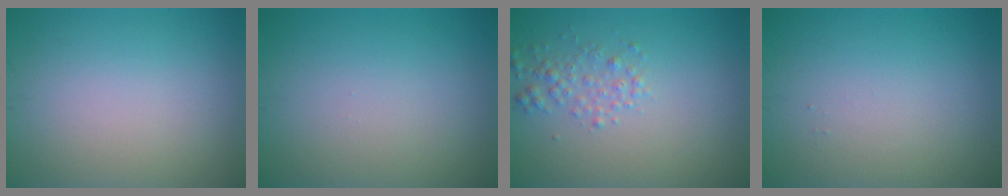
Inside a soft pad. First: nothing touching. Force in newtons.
{"total": 0.0}
{"total": 1.9, "press": 1.9, "slide": 0.1}
{"total": 0.0}